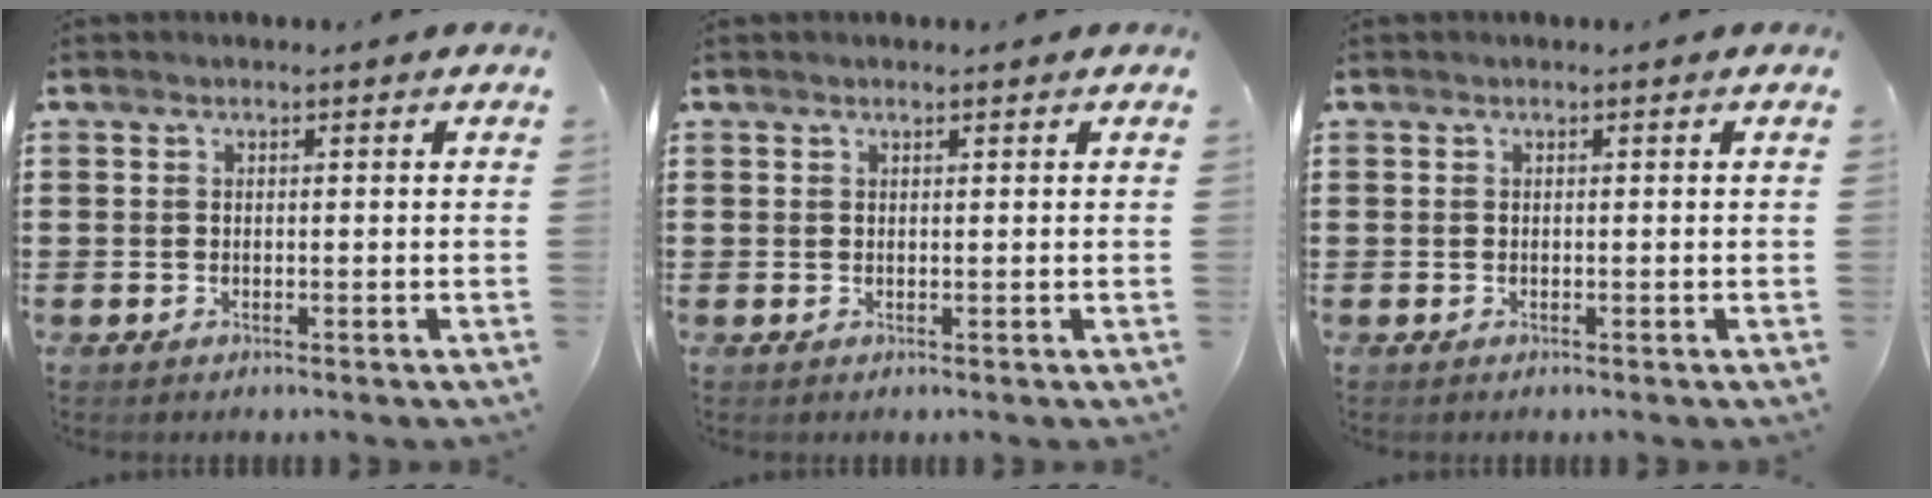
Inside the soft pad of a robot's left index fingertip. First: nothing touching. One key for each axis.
{"total": 0.5, "fx": 0.4, "fy": 0.1, "fz": 0.3, "tx": -0.006, "ty": 0.001, "tz": 0.008}
{"total": 0.0}